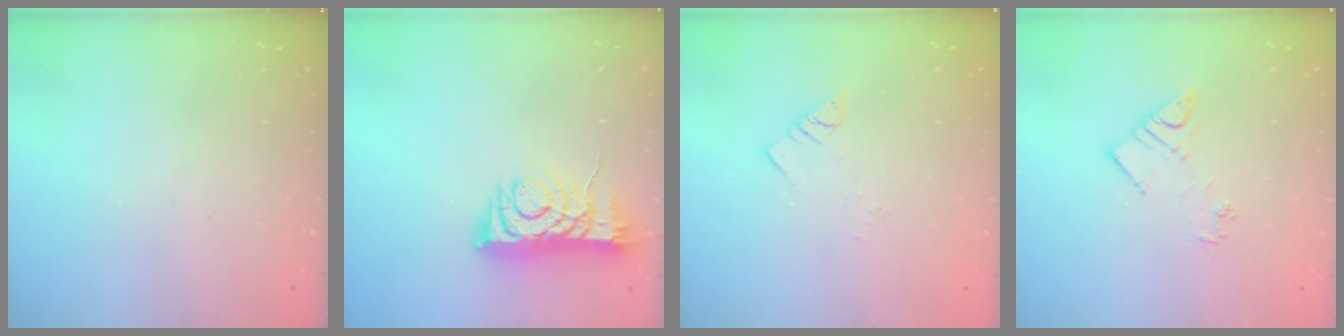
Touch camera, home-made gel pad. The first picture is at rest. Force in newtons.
{"total": 7.6, "press": 7.5, "slide": 1.2}
{"total": 2.8, "press": 2.8, "slide": 0.3}
{"total": 7.3, "press": 7.2, "slide": 0.7}